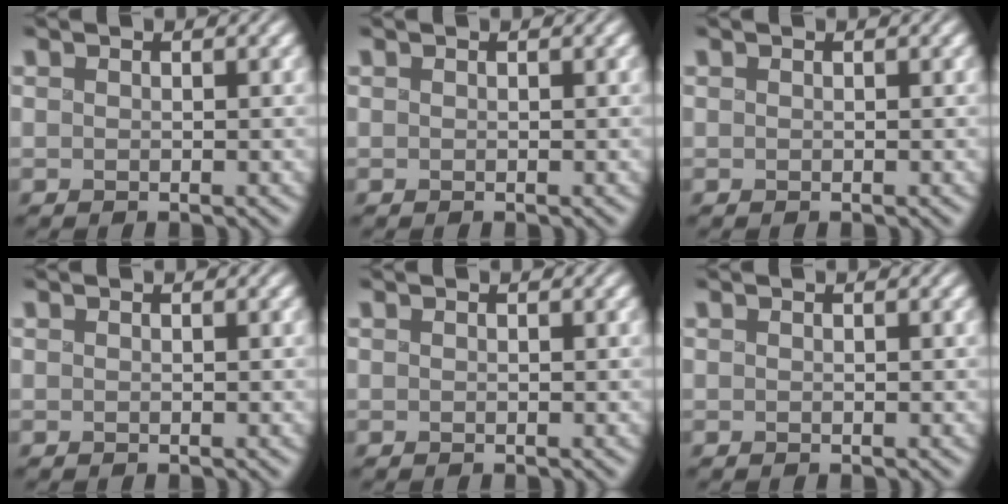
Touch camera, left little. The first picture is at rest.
{"total": 0.0}
{"total": 0.0}
{"total": 0.0}
{"total": 0.0}
{"total": 0.0}